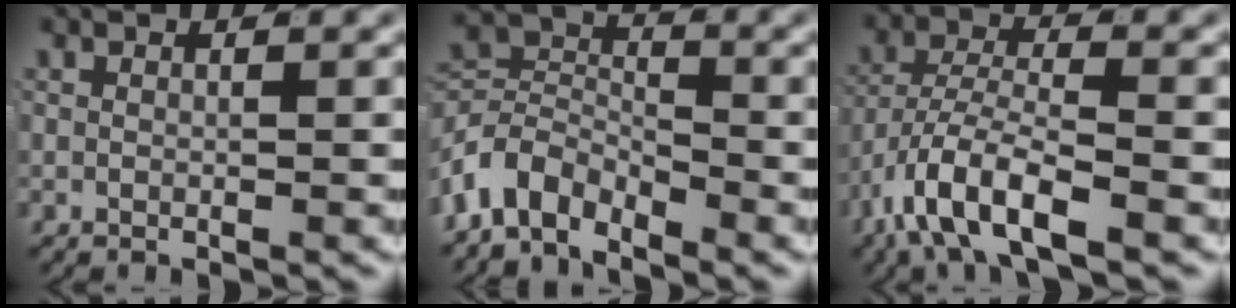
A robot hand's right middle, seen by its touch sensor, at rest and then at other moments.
{"total": 7.0, "force": [-3.6, 5.1, 3.3], "torque": [-0.069, -0.026, -0.064]}
{"total": 6.1, "force": [-3.7, 2.1, 4.4], "torque": [-0.095, -0.012, -0.061]}